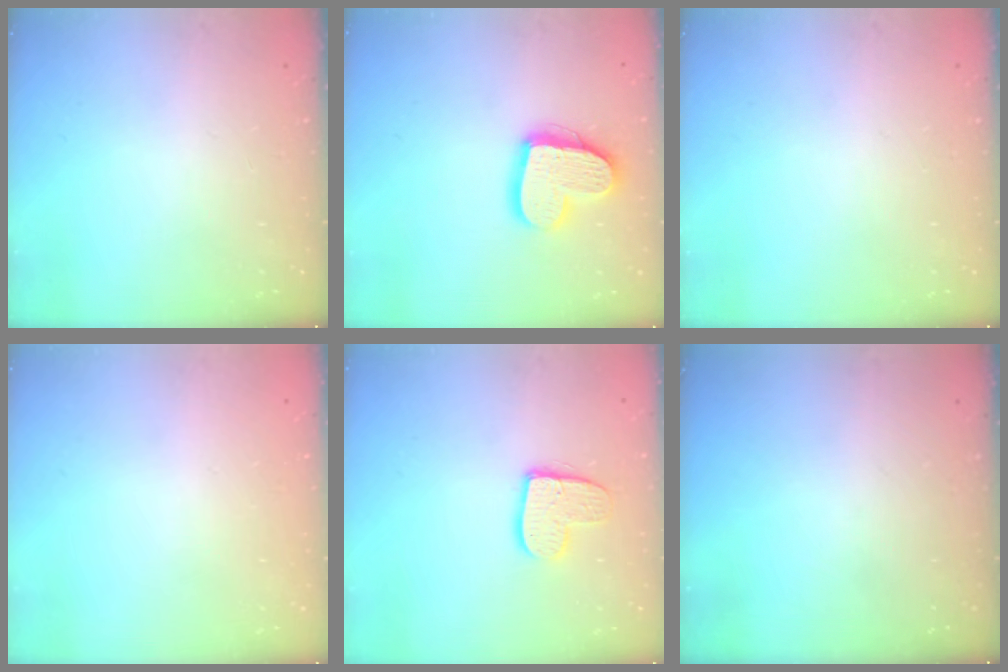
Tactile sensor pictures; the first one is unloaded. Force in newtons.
{"total": 16.4, "press": 16.4, "slide": 1.5}
{"total": 0.0}
{"total": 0.0}
{"total": 11.6, "press": 11.6, "slide": 1.0}
{"total": 0.0}